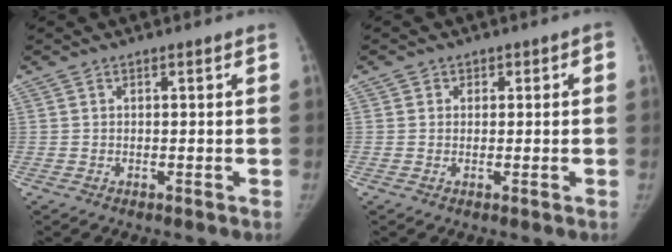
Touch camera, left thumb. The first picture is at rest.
{"total": 1.7, "force": [0.3, 1.7, 0.3], "torque": [0.023, 0.003, -0.003]}